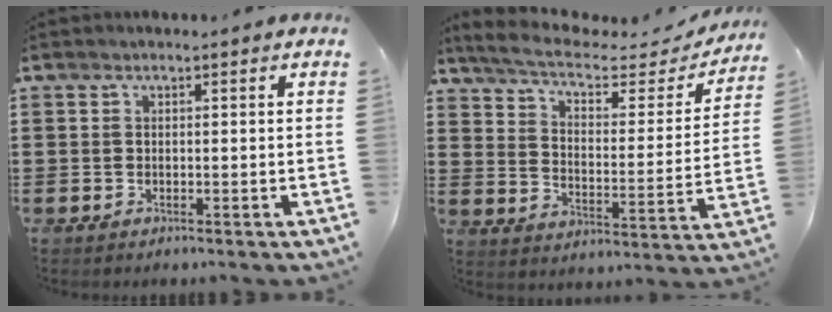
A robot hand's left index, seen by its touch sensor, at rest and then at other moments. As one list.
[{"total": 6.3, "force": [4.9, 1.8, 3.5], "torque": [-0.091, -0.027, 0.082]}]